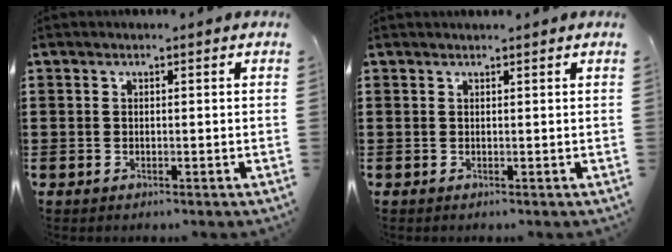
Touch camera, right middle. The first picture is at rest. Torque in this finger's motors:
{"motor_torque": [0.77, -0.24, 0.27, 0.02]}